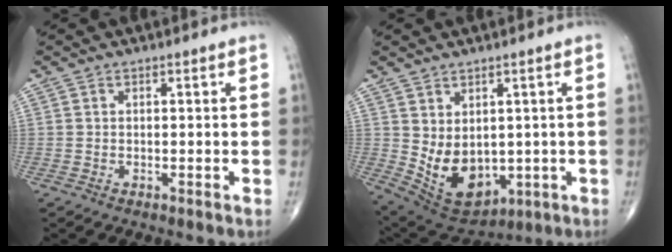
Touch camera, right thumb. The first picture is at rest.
{"total": 11.2, "force": [-0.4, 7.7, 8.2], "torque": [-0.113, -0.010, 0.030]}